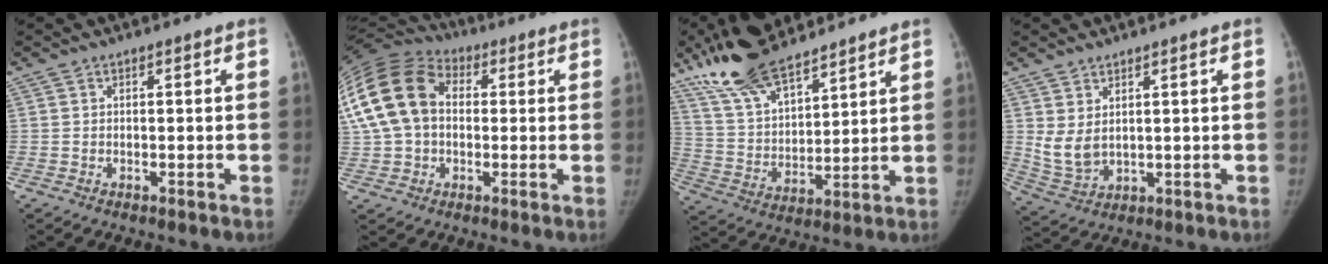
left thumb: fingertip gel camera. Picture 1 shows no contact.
{"total": 20.0, "force": [2.8, 14.6, 13.4], "torque": [-0.289, 0.038, 0.046]}
{"total": 17.0, "force": [13.1, 5.9, 9.0], "torque": [-0.137, -0.052, 0.250]}
{"total": 5.5, "force": [1.7, 3.3, 4.0], "torque": [-0.078, -0.017, 0.050]}